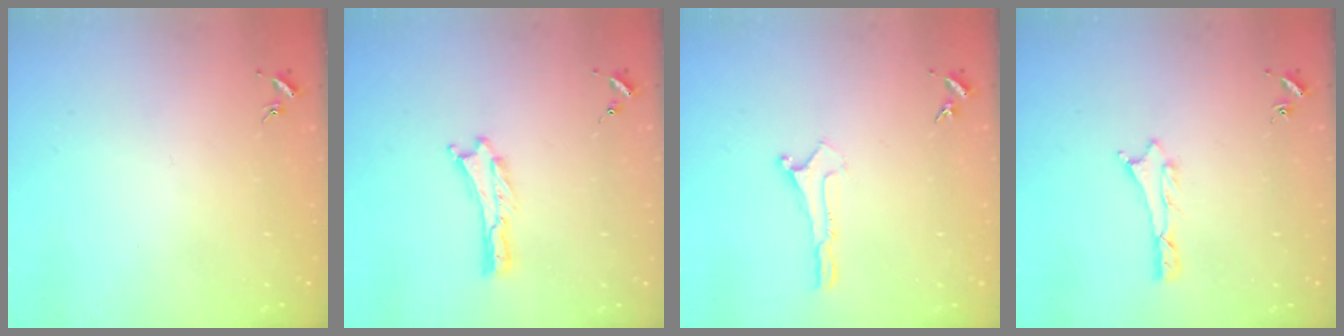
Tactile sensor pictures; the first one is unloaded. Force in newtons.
{"total": 0.0}
{"total": 0.0}
{"total": 0.8, "press": 0.8, "slide": 0.2}